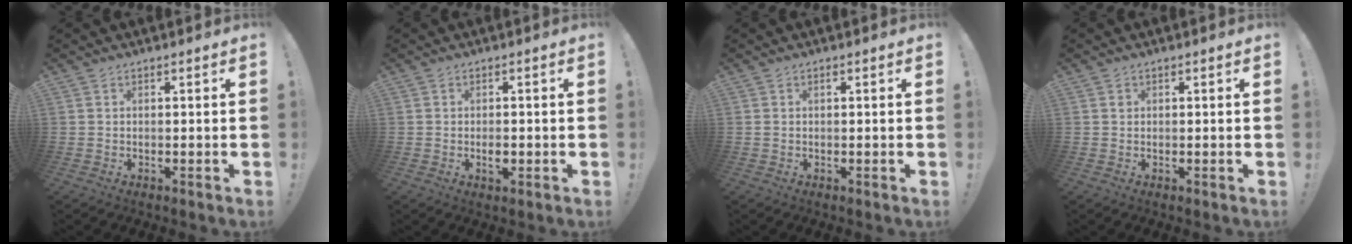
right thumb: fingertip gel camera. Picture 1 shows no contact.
{"total": 2.4, "force": [-0.8, 1.3, 1.9], "torque": [-0.019, 0.000, -0.016]}
{"total": 0.6, "force": [0.4, 0.3, 0.3], "torque": [-0.013, 0.004, 0.008]}
{"total": 0.7, "force": [0.1, 0.7, 0.1], "torque": [-0.002, 0.003, 0.002]}